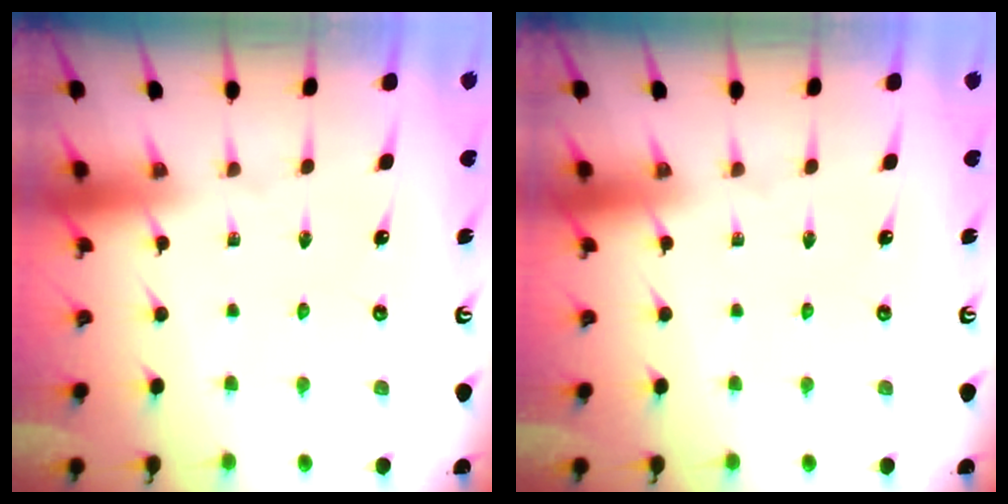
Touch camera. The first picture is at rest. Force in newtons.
{"total": 0.0}